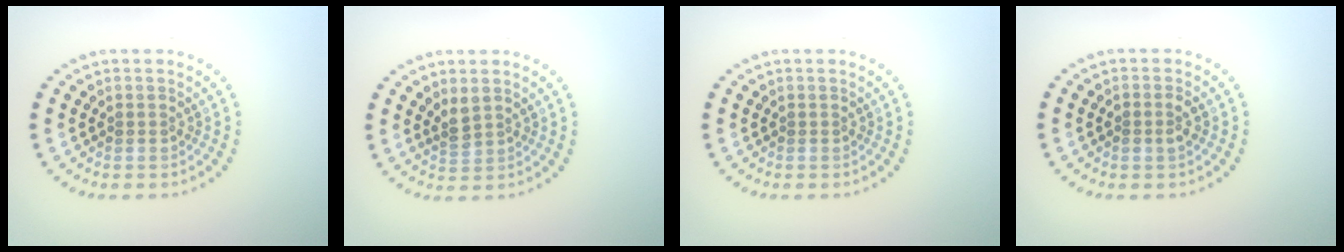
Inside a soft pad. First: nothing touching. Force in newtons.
{"total": 1.4, "press": 1.2, "slide": 0.6}
{"total": 0.0}
{"total": 1.2, "press": 1.2, "slide": 0.1}